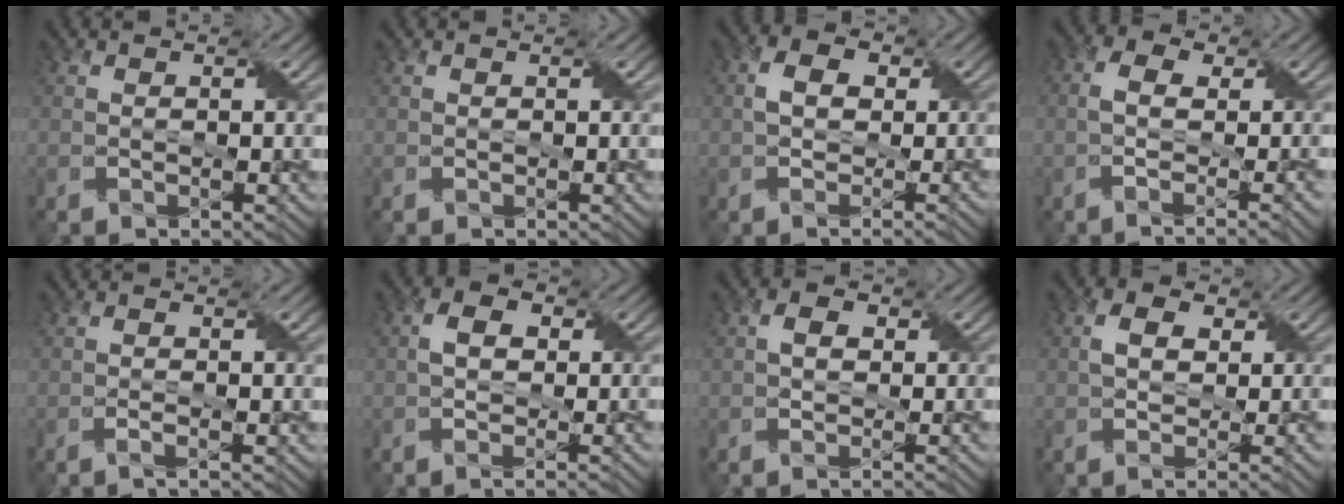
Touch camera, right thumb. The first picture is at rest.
{"total": 0.0}
{"total": 3.7, "force": [-0.3, 2.3, 2.9], "torque": [-0.050, 0.000, -0.010]}
{"total": 5.1, "force": [-1.1, 1.7, 4.7], "torque": [-0.074, 0.000, -0.025]}
{"total": 1.7, "force": [-1.1, 0.2, 1.3], "torque": [-0.013, 0.004, -0.034]}
{"total": 3.6, "force": [-1.1, 1.7, 3.0], "torque": [-0.052, 0.000, -0.023]}
{"total": 2.4, "force": [-0.9, 1.3, 1.8], "torque": [-0.031, 0.004, -0.015]}
{"total": 3.7, "force": [-0.3, 1.7, 3.3], "torque": [-0.053, -0.001, -0.008]}